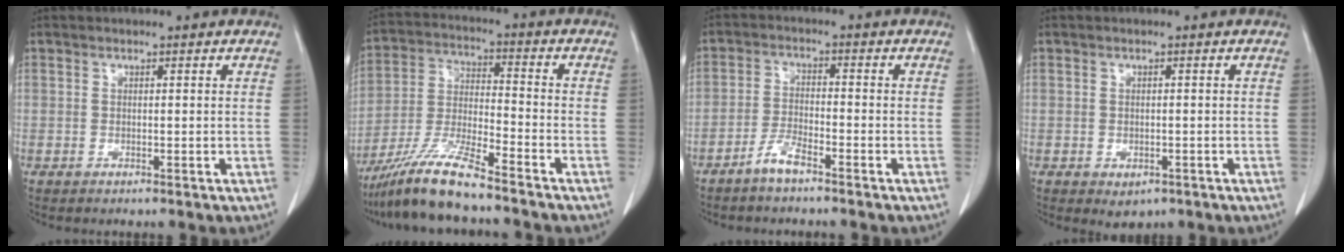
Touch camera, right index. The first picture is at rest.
{"total": 11.2, "force": [-9.0, 0.2, 6.7], "torque": [-0.139, -0.020, -0.172]}
{"total": 4.0, "force": [-3.1, 0.5, 2.4], "torque": [-0.052, -0.002, -0.064]}
{"total": 2.4, "force": [-1.2, 1.6, 1.3], "torque": [-0.012, -0.001, -0.004]}